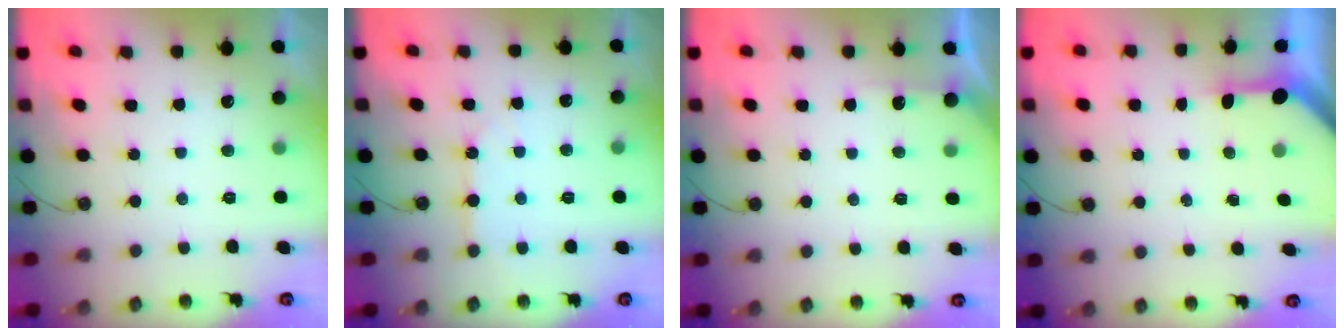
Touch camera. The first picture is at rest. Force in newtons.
{"total": 5.7, "press": 5.7, "slide": 0.6}
{"total": 3.3, "press": 3.3, "slide": 0.3}
{"total": 3.3, "press": 3.2, "slide": 0.3}